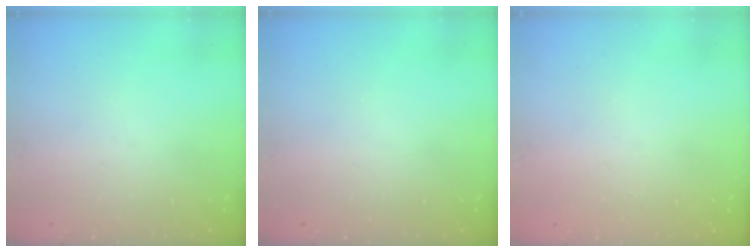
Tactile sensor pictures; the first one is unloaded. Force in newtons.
{"total": 0.0}
{"total": 1.0, "press": 0.9, "slide": 0.2}